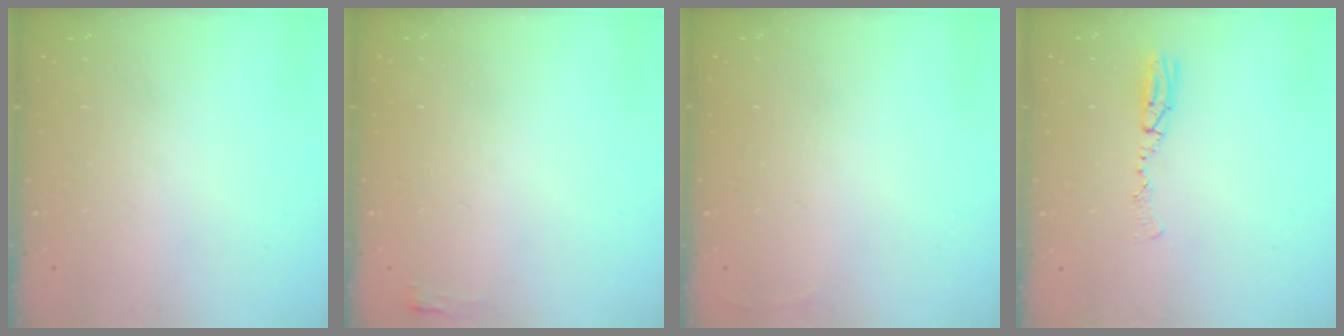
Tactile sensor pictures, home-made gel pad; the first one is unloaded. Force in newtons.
{"total": 2.7, "press": 2.6, "slide": 0.8}
{"total": 2.7, "press": 2.6, "slide": 1.0}
{"total": 5.6, "press": 5.3, "slide": 1.9}